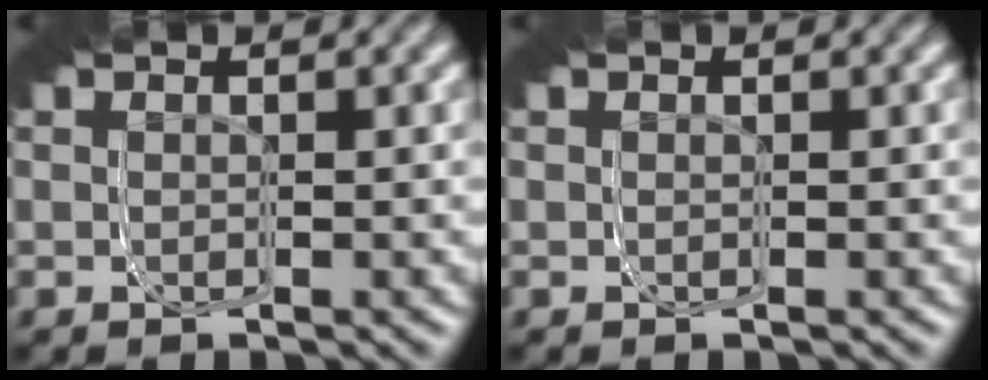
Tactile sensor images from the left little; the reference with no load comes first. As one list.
[{"total": 0.0}]